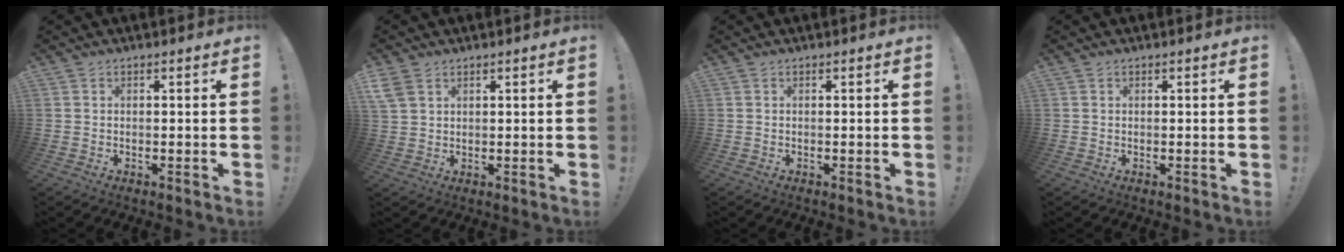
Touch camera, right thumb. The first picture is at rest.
{"total": 4.6, "force": [2.7, 2.8, 2.5], "torque": [-0.043, -0.006, 0.055]}
{"total": 0.0}
{"total": 0.0}